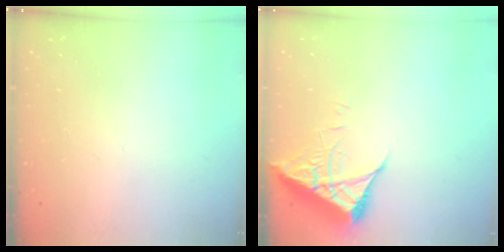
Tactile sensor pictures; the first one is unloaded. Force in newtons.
{"total": 6.1, "press": 6.1, "slide": 0.7}